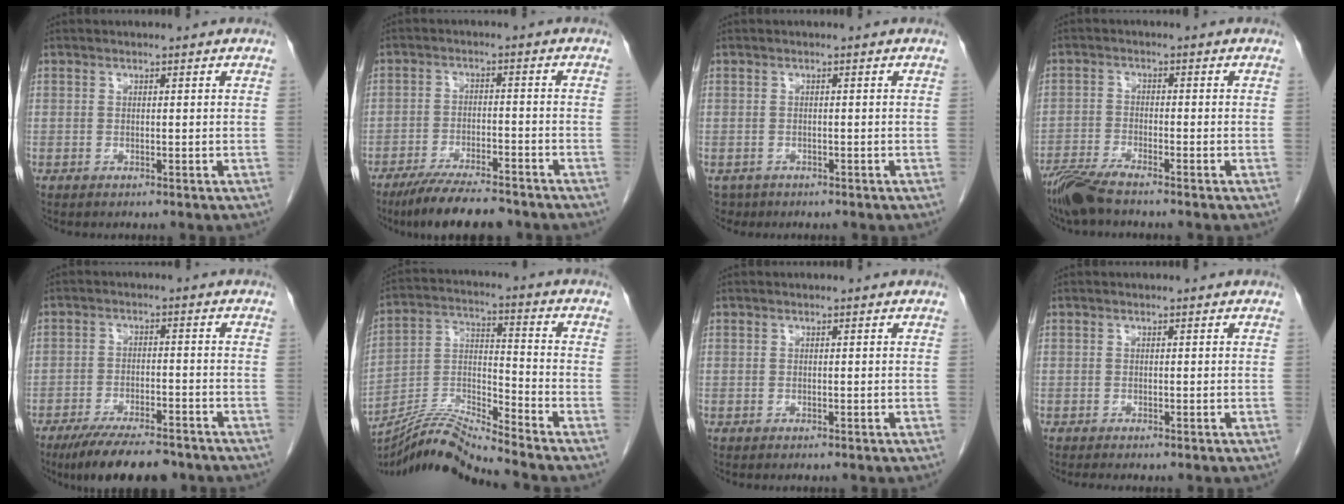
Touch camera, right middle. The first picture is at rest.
{"total": 10.5, "force": [-8.8, 2.1, 5.3], "torque": [-0.083, -0.019, -0.141]}
{"total": 2.0, "force": [-1.3, 1.5, 0.1], "torque": [-0.003, 0.003, -0.020]}
{"total": 5.4, "force": [-4.5, 0.3, 2.9], "torque": [-0.062, -0.017, -0.091]}
{"total": 11.1, "force": [-8.9, 2.9, 6.1], "torque": [-0.092, -0.015, -0.140]}
{"total": 11.0, "force": [-10.5, -1.8, 2.9], "torque": [-0.057, 0.008, -0.198]}
{"total": 0.0}
{"total": 1.1, "force": [-0.9, 0.0, 0.6], "torque": [-0.008, -0.002, -0.013]}